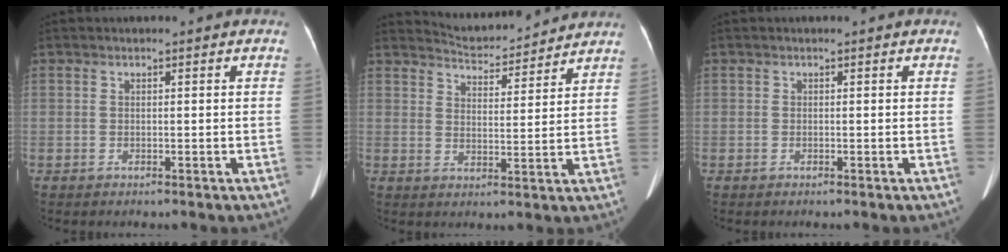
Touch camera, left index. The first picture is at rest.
{"total": 8.6, "force": [8.5, 0.7, 0.7], "torque": [-0.021, 0.011, 0.126]}
{"total": 0.0}